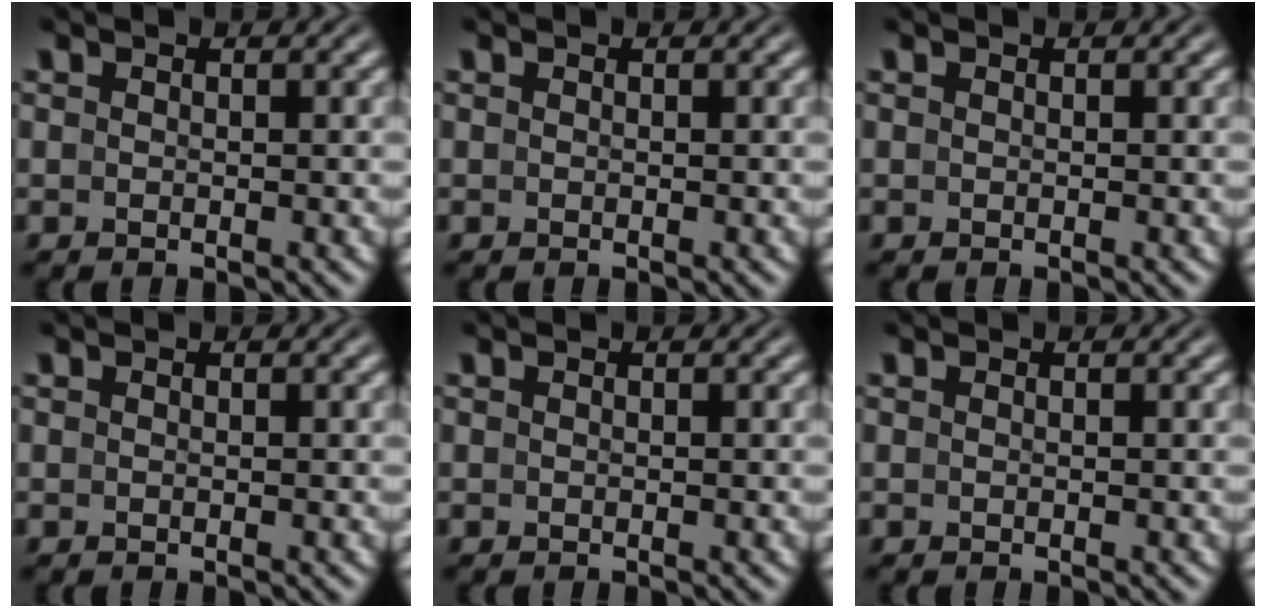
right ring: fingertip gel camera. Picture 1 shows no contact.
{"total": 0.0}
{"total": 0.0}
{"total": 0.0}
{"total": 0.0}
{"total": 0.0}